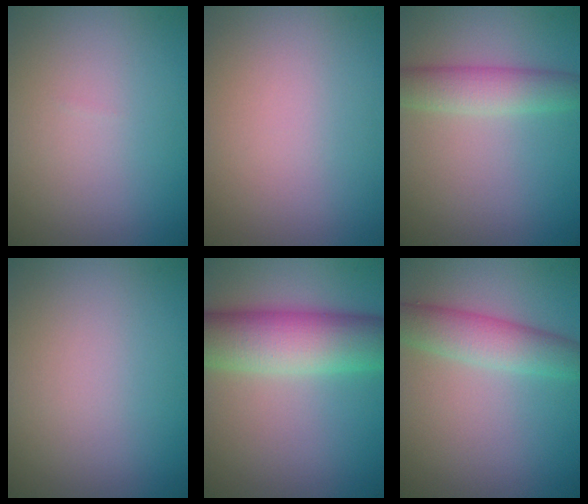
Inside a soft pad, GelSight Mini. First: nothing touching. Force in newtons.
{"total": 0.0}
{"total": 3.6, "press": 3.6, "slide": 0.2}
{"total": 0.0}
{"total": 8.8, "press": 8.8, "slide": 0.1}
{"total": 4.2, "press": 4.2, "slide": 0.2}